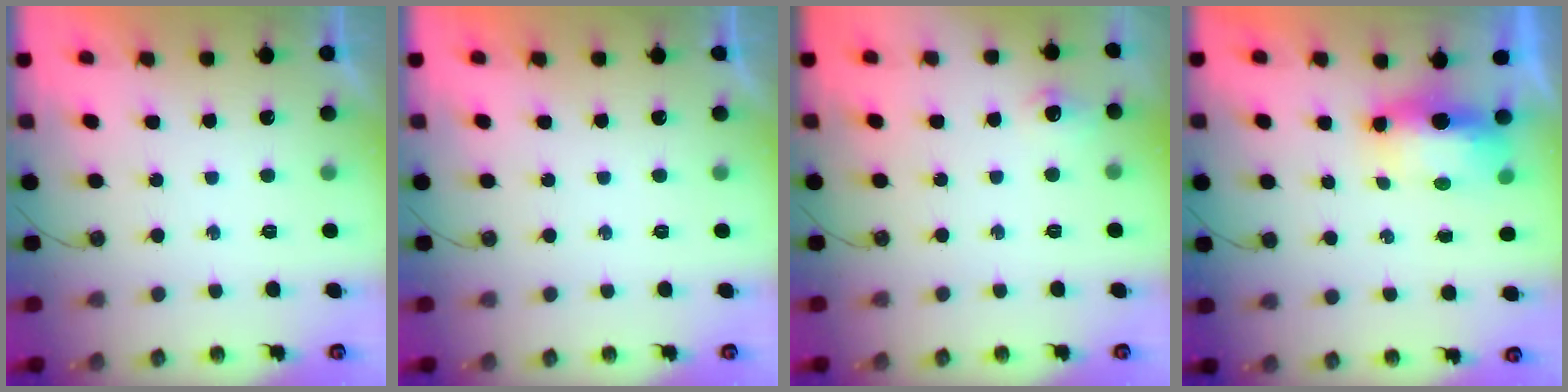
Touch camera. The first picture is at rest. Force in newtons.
{"total": 0.0}
{"total": 6.3, "press": 6.3, "slide": 0.8}
{"total": 15.6, "press": 9.1, "slide": 12.7}